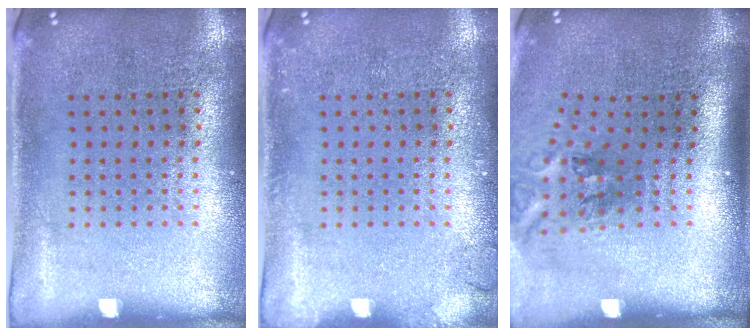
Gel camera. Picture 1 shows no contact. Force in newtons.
{"total": 1.0, "press": 1.0, "slide": 0.1}
{"total": 2.0, "press": 1.2, "slide": 1.6}